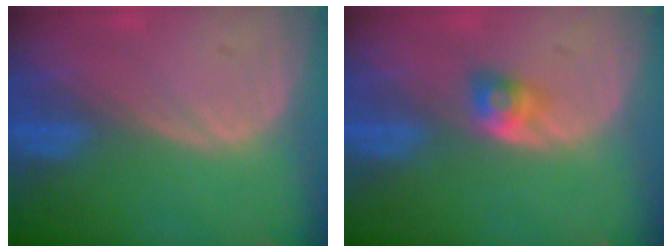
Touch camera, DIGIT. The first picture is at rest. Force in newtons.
{"total": 2.7, "press": 2.4, "slide": 1.3}